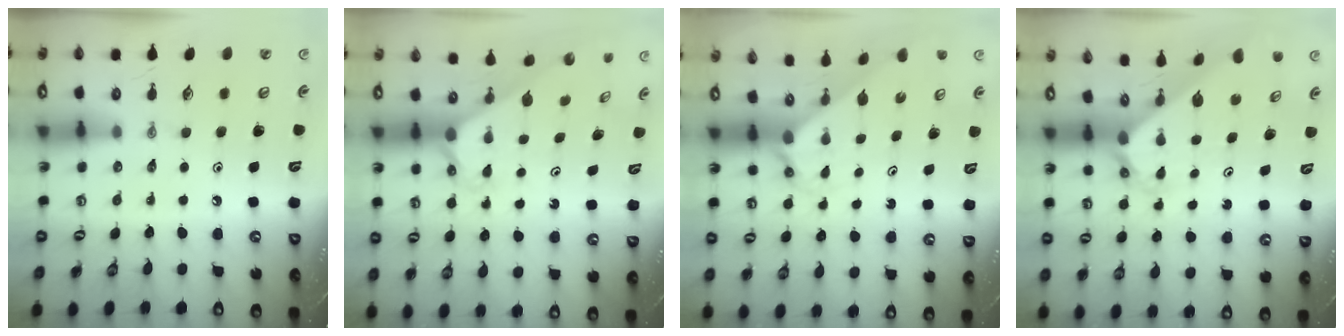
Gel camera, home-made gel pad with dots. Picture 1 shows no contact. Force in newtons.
{"total": 2.2, "press": 2.2, "slide": 0.2}
{"total": 2.0, "press": 2.0, "slide": 0.2}
{"total": 2.3, "press": 2.3, "slide": 0.2}